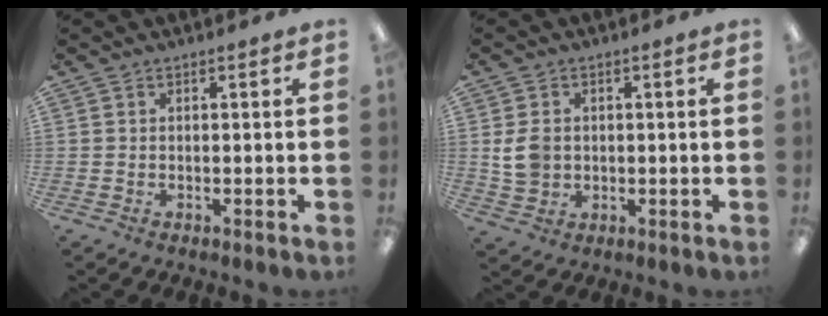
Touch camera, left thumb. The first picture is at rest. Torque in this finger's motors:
{"motor_torque": [-0.12, 0.44, 0.47, -0.44, 0.04]}